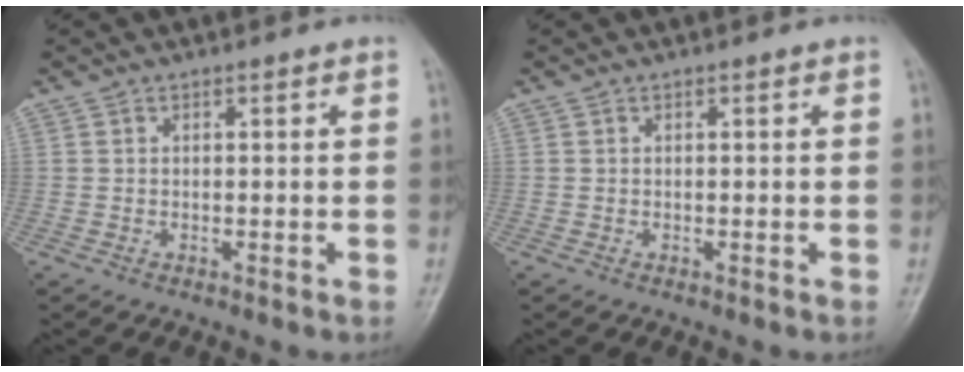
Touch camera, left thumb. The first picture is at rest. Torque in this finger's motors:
{"motor_torque": [0.00, 0.00, -0.01, -0.01, 0.00]}